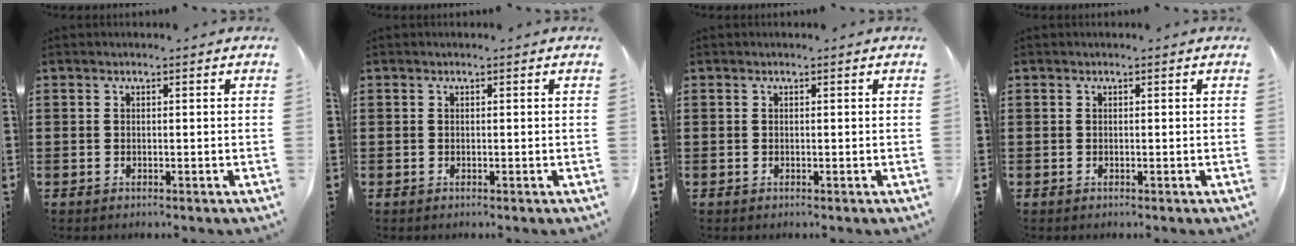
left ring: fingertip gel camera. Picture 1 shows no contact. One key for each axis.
{"total": 0.0}
{"total": 0.0}
{"total": 0.0}